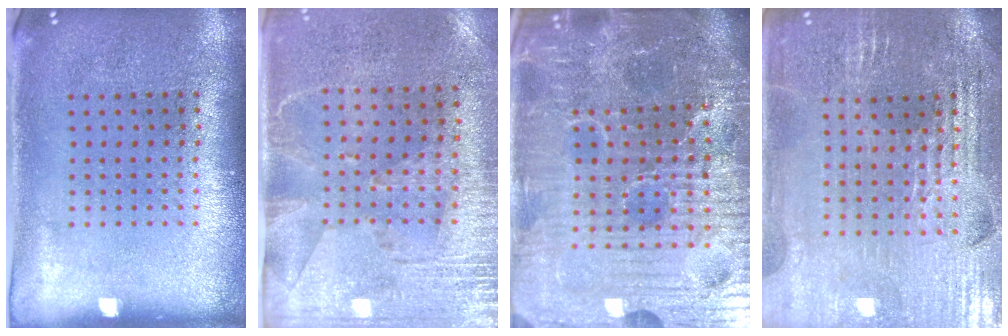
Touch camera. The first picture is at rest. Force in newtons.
{"total": 2.8, "press": 2.4, "slide": 1.5}
{"total": 6.6, "press": 6.1, "slide": 2.7}
{"total": 3.0, "press": 3.0, "slide": 0.4}